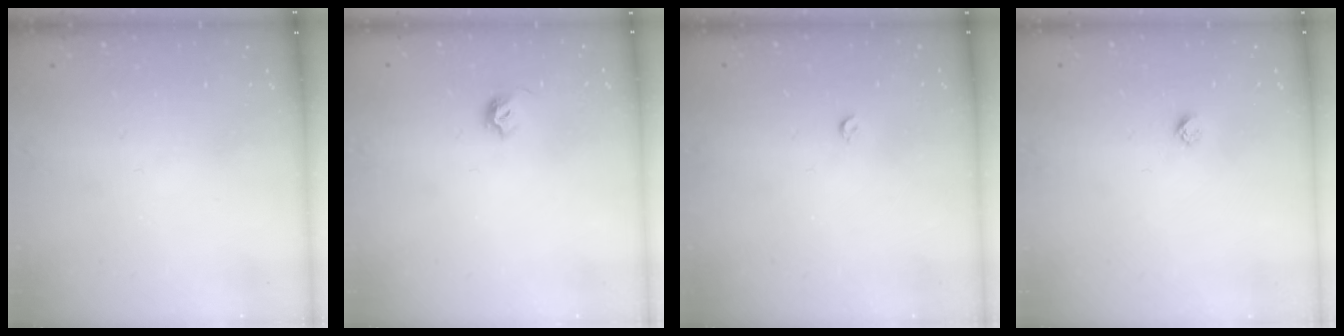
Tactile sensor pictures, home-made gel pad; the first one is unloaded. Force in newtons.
{"total": 5.0, "press": 4.9, "slide": 0.7}
{"total": 2.8, "press": 2.8, "slide": 0.5}
{"total": 2.4, "press": 2.4, "slide": 0.2}